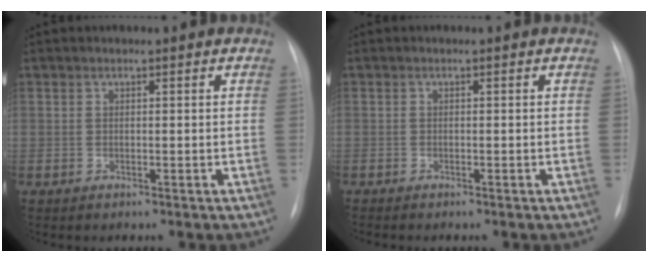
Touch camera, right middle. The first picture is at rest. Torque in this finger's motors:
{"motor_torque": [0.14, -0.12, -0.07, -0.12]}